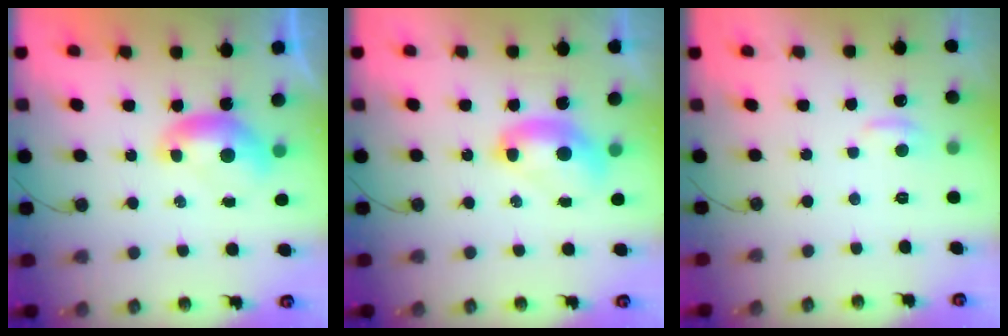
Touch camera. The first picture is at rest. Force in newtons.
{"total": 2.5, "press": 2.5, "slide": 0.1}
{"total": 1.0, "press": 0.7, "slide": 0.7}